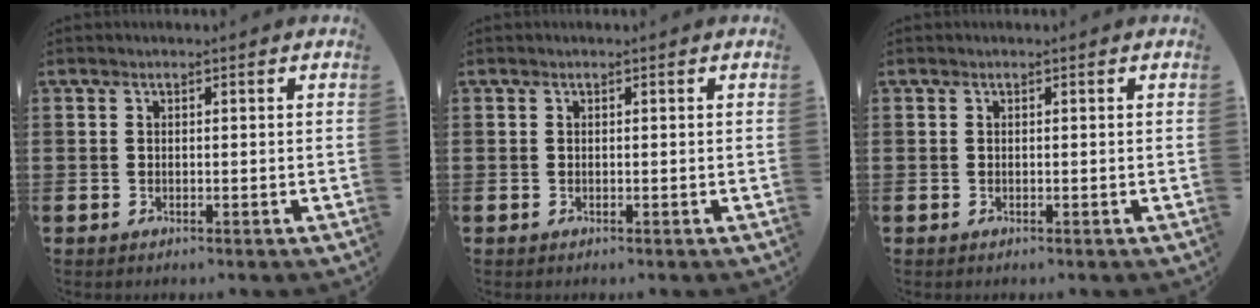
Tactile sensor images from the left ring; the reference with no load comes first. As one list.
[{"total": 0.0}, {"total": 0.0}]